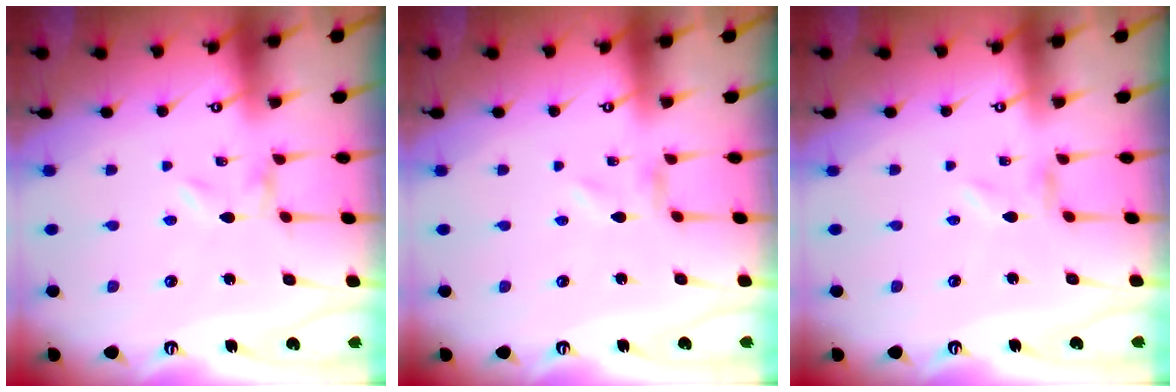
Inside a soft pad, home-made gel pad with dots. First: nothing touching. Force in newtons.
{"total": 0.0}
{"total": 0.0}